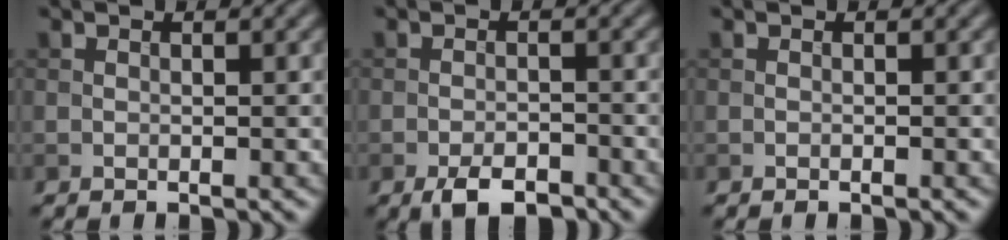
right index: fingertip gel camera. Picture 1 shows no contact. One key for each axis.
{"total": 3.6, "fx": -2.5, "fy": 1.4, "fz": 2.2, "tx": -0.035, "ty": -0.002, "tz": -0.044}
{"total": 0.0}